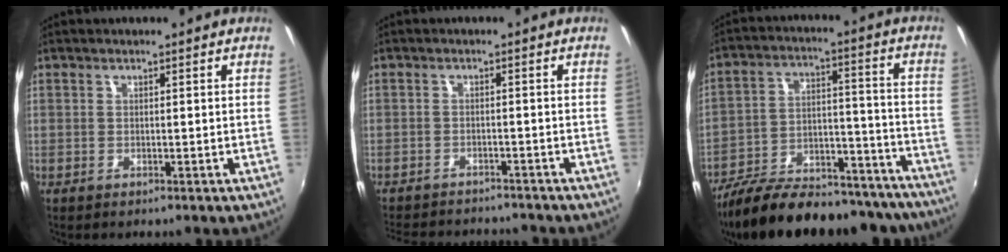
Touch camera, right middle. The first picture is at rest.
{"total": 11.1, "force": [-10.1, 3.0, 3.6], "torque": [-0.090, -0.012, -0.148]}
{"total": 28.8, "force": [-23.9, 10.0, 12.5], "torque": [-0.221, 0.022, -0.319]}